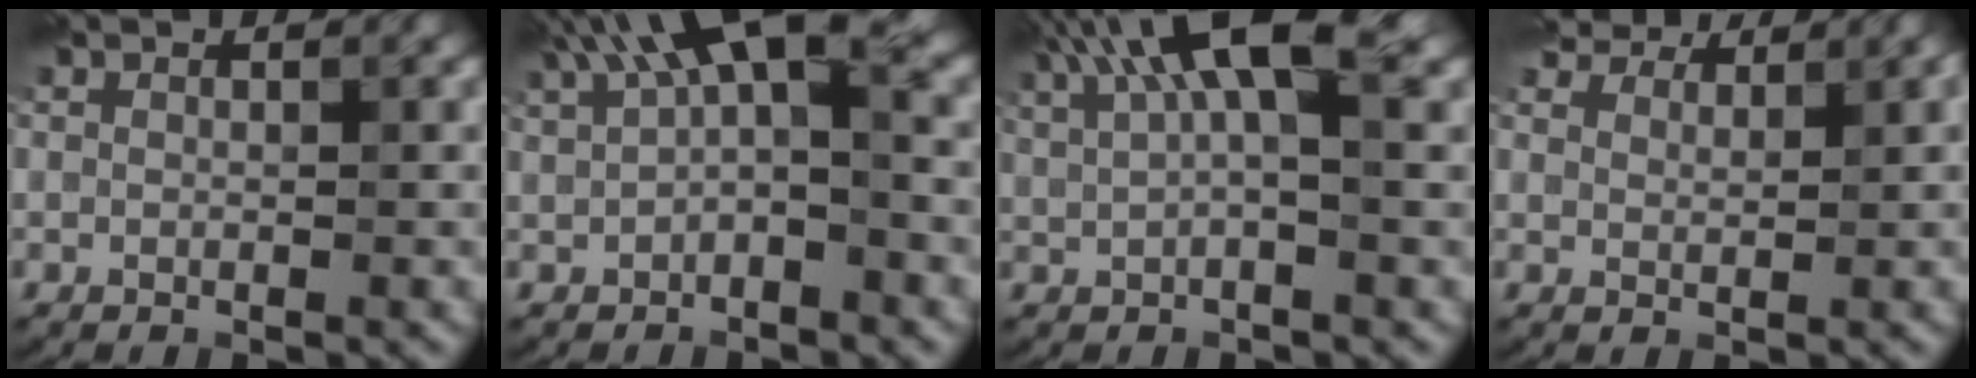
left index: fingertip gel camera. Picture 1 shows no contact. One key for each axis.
{"total": 6.6, "fx": 2.4, "fy": 2.5, "fz": 5.6, "tx": -0.085, "ty": 0.018, "tz": 0.031}
{"total": 7.1, "fx": 3.2, "fy": 1.9, "fz": 6.1, "tx": -0.109, "ty": 0.015, "tz": 0.052}
{"total": 5.9, "fx": 5.1, "fy": 2.1, "fz": 2.1, "tx": -0.053, "ty": 0.008, "tz": 0.084}